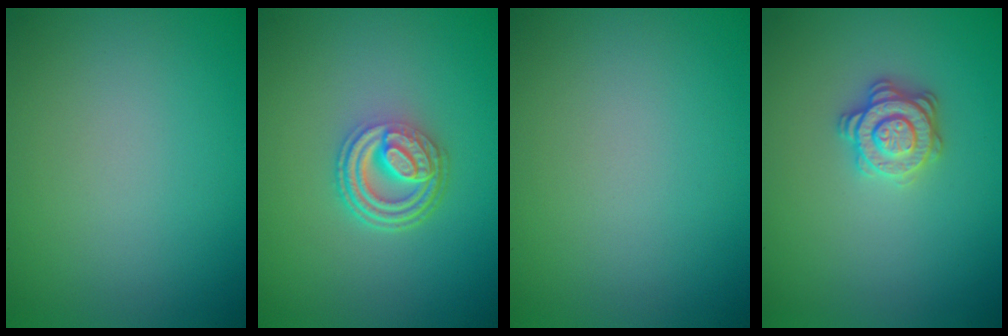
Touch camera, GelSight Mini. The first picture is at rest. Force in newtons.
{"total": 4.9, "press": 3.5, "slide": 3.4}
{"total": 0.0}
{"total": 2.9, "press": 2.8, "slide": 0.9}